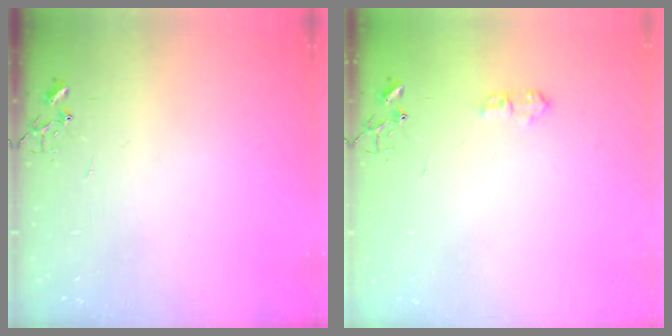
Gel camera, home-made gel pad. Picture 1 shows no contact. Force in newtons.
{"total": 7.1, "press": 7.0, "slide": 0.9}